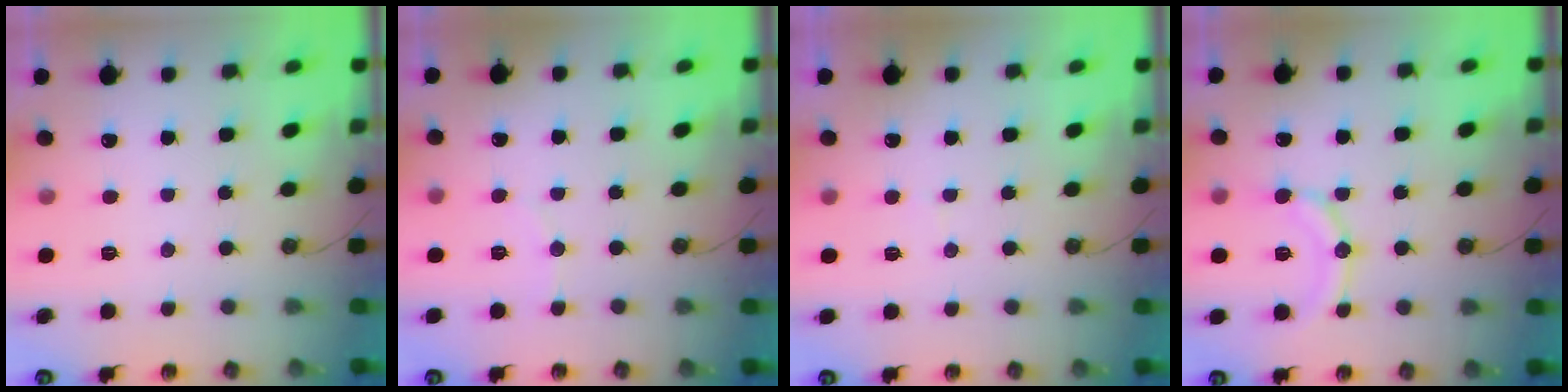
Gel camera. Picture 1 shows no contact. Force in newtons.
{"total": 3.3, "press": 3.2, "slide": 0.7}
{"total": 2.6, "press": 2.4, "slide": 0.9}
{"total": 13.9, "press": 13.5, "slide": 3.3}